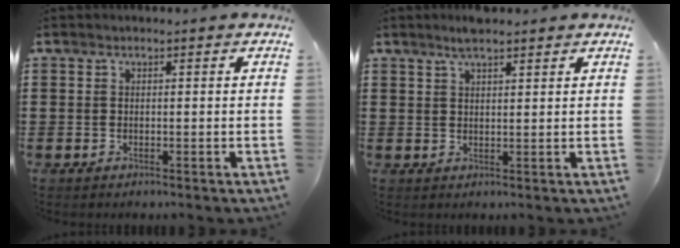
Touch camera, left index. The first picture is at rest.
{"total": 3.2, "force": [2.6, 0.5, 1.8], "torque": [-0.039, 0.004, 0.047]}